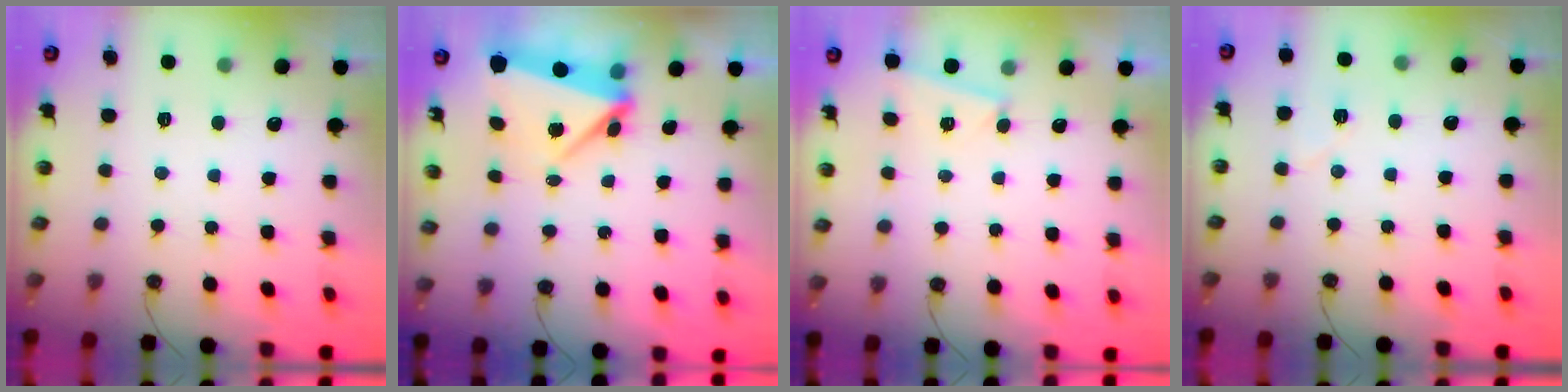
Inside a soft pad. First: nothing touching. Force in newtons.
{"total": 6.9, "press": 4.8, "slide": 4.9}
{"total": 2.9, "press": 2.4, "slide": 1.5}
{"total": 5.4, "press": 5.3, "slide": 0.5}